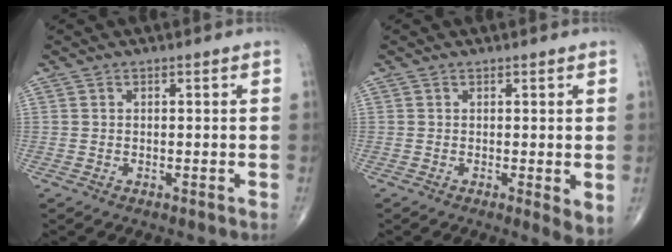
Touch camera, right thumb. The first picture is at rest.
{"total": 3.5, "force": [0.2, 1.0, 3.4], "torque": [-0.048, -0.013, 0.002]}